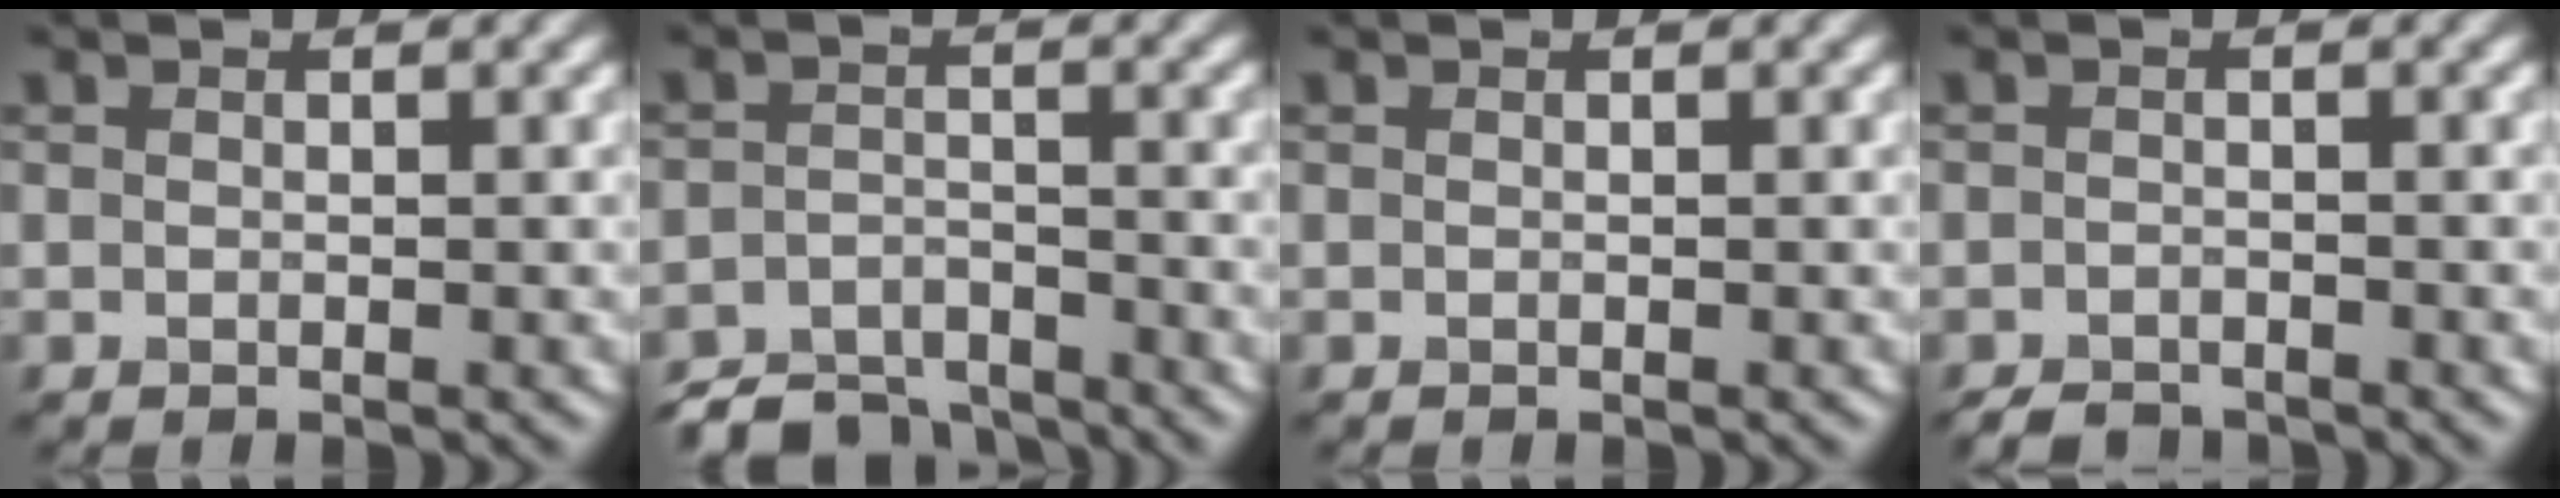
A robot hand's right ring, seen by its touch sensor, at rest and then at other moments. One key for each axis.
{"total": 5.5, "fx": -5.0, "fy": 1.7, "fz": 1.4, "tx": -0.021, "ty": -0.010, "tz": -0.094}
{"total": 0.0}
{"total": 2.1, "fx": -2.0, "fy": 0.6, "fz": 0.5, "tx": -0.004, "ty": -0.002, "tz": -0.035}